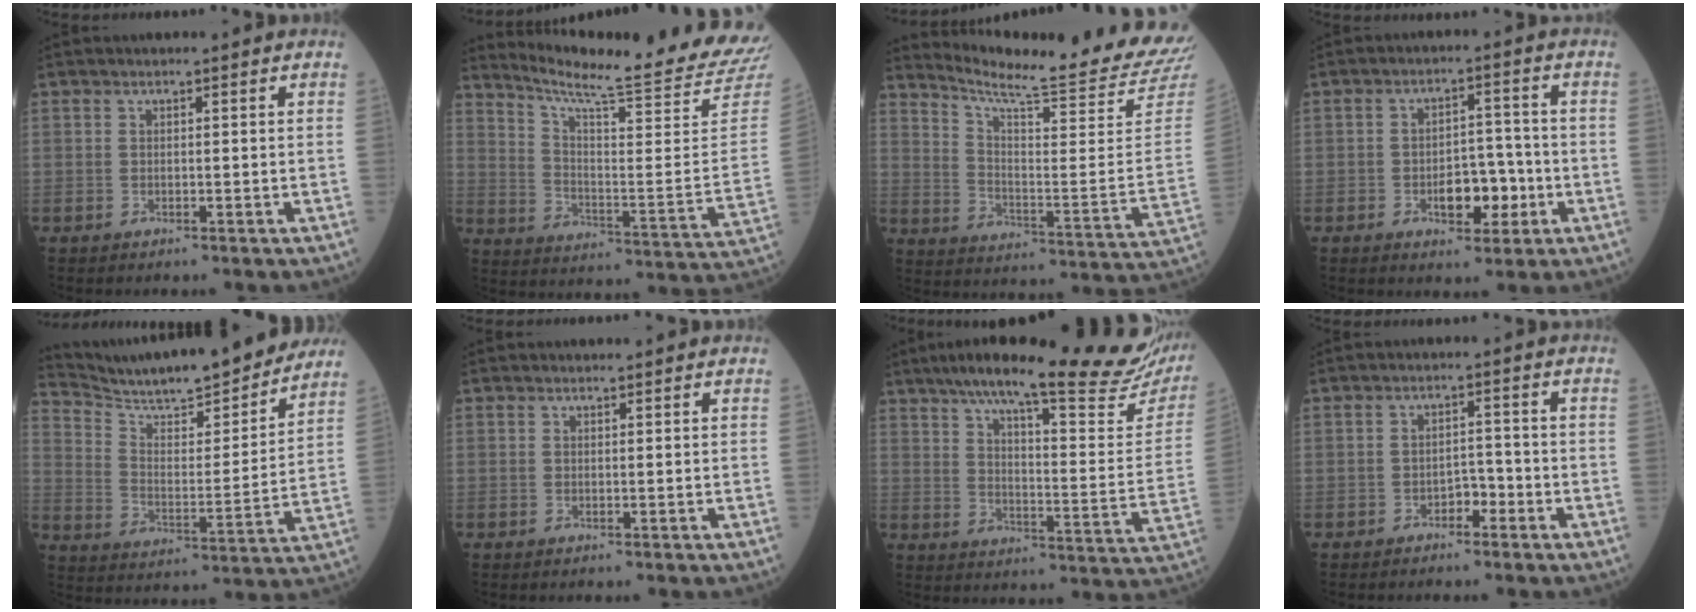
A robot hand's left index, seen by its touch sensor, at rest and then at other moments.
{"total": 24.3, "force": [22.9, -1.1, 8.0], "torque": [-0.137, -0.131, 0.294]}
{"total": 22.4, "force": [21.4, -0.9, 6.6], "torque": [-0.120, -0.129, 0.275]}
{"total": 6.4, "force": [-2.2, 3.3, 5.0], "torque": [-0.074, 0.011, -0.031]}
{"total": 21.8, "force": [19.9, 2.2, 8.6], "torque": [-0.148, -0.021, 0.293]}
{"total": 0.6, "force": [0.5, 0.1, 0.1], "torque": [-0.006, 0.001, 0.008]}
{"total": 29.5, "force": [24.0, 3.1, 16.8], "torque": [-0.241, -0.038, 0.310]}
{"total": 2.4, "force": [-1.6, 1.2, 1.3], "torque": [-0.013, 0.007, -0.029]}